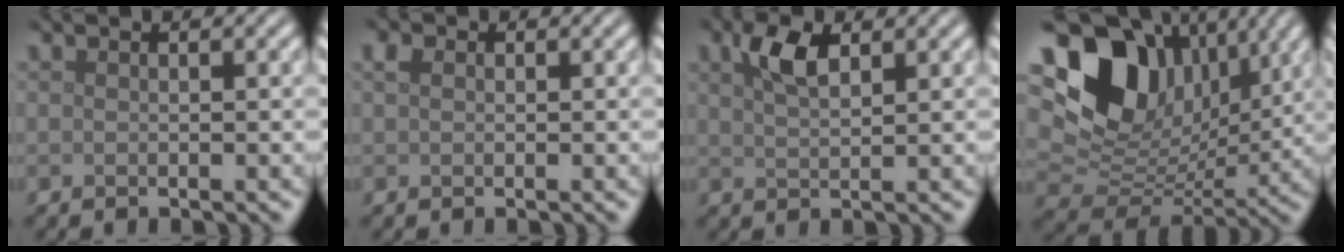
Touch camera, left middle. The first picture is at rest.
{"total": 1.1, "force": [0.3, 0.9, 0.6], "torque": [-0.011, 0.004, 0.004]}
{"total": 2.9, "force": [1.6, 1.1, 2.2], "torque": [-0.047, 0.005, 0.032]}
{"total": 14.4, "force": [5.8, 10.1, 8.5], "torque": [-0.164, 0.016, 0.114]}